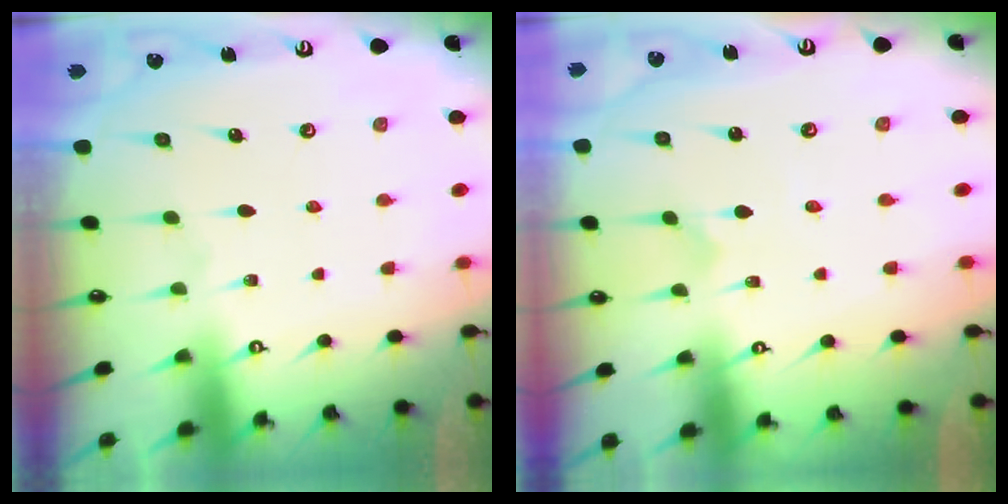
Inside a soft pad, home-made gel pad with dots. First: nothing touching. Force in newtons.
{"total": 0.0}